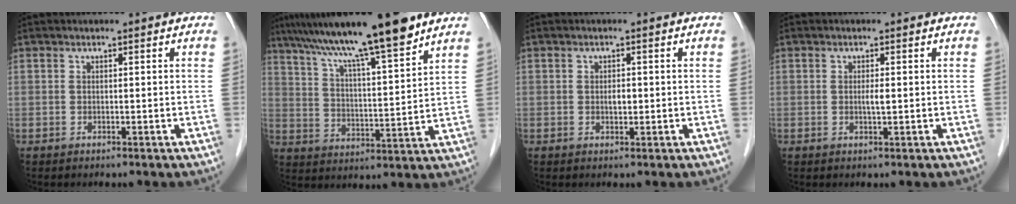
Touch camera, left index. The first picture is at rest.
{"total": 16.9, "force": [12.9, 0.4, 11.0], "torque": [-0.181, 0.020, 0.212]}
{"total": 1.3, "force": [0.0, 0.7, 1.1], "torque": [-0.020, 0.001, 0.001]}
{"total": 1.2, "force": [0.0, 0.1, 1.2], "torque": [-0.024, -0.001, 0.001]}